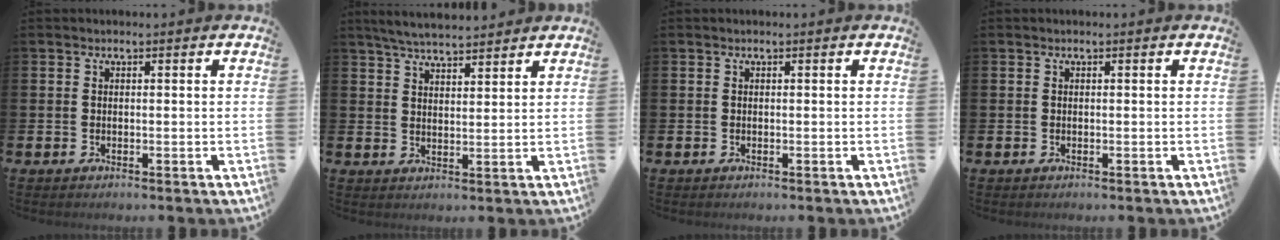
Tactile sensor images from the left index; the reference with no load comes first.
{"total": 4.7, "force": [4.6, 0.4, 0.9], "torque": [-0.029, -0.019, 0.084]}
{"total": 0.0}
{"total": 0.0}